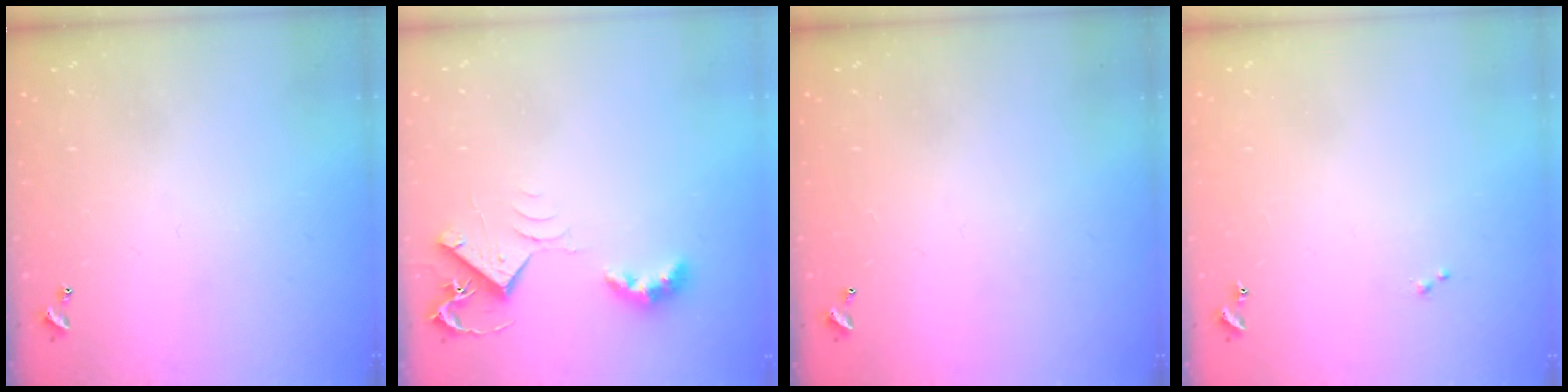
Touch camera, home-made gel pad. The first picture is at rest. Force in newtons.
{"total": 6.9, "press": 6.9, "slide": 1.0}
{"total": 2.9, "press": 2.9, "slide": 0.1}
{"total": 0.7, "press": 0.6, "slide": 0.3}